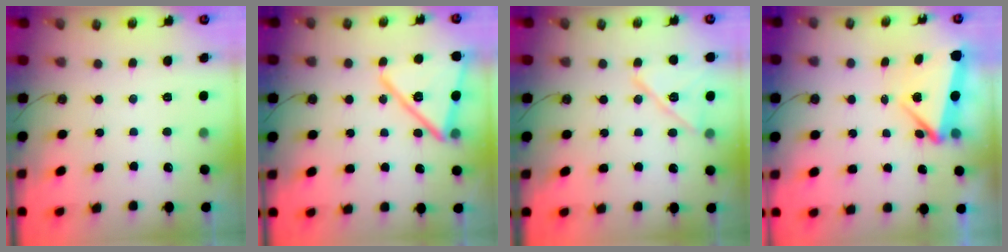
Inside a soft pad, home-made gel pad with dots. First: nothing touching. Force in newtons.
{"total": 17.7, "press": 17.7, "slide": 0.9}
{"total": 14.3, "press": 10.9, "slide": 9.3}
{"total": 6.5, "press": 6.5, "slide": 0.5}